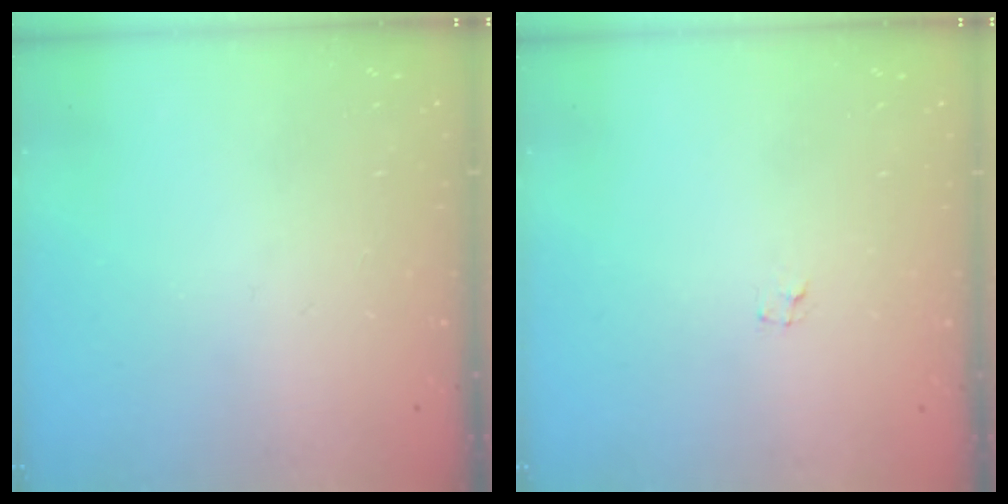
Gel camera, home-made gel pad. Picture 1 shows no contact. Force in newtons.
{"total": 1.2, "press": 1.2, "slide": 0.1}